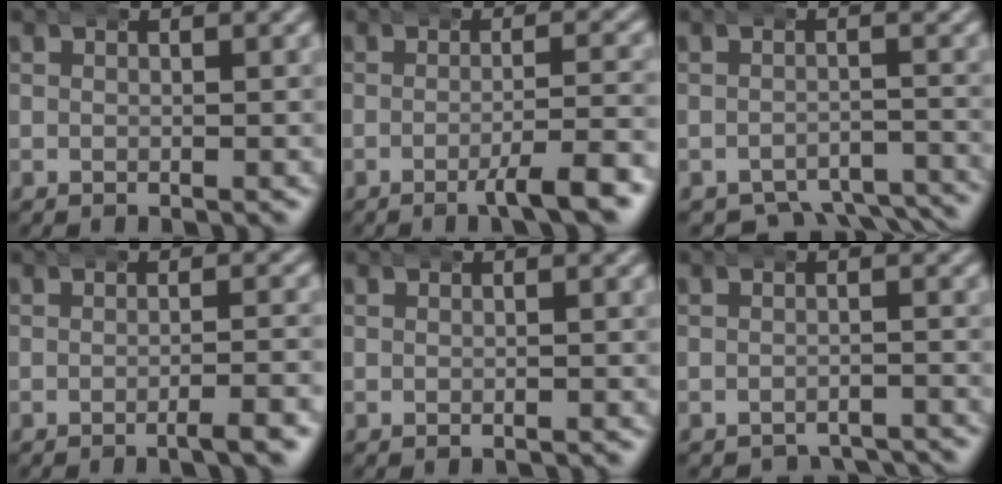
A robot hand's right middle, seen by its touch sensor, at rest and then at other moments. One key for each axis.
{"total": 3.6, "fx": -2.2, "fy": 0.1, "fz": 2.9, "tx": -0.043, "ty": 0.000, "tz": -0.038}
{"total": 7.5, "fx": -6.7, "fy": 2.5, "fz": 2.2, "tx": -0.011, "ty": -0.019, "tz": -0.104}
{"total": 1.9, "fx": -1.4, "fy": -0.1, "fz": 1.3, "tx": -0.017, "ty": 0.005, "tz": -0.026}
{"total": 0.7, "fx": -0.7, "fy": 0.1, "fz": 0.1, "tx": -0.007, "ty": -0.003, "tz": -0.008}
{"total": 3.9, "fx": -3.8, "fy": 0.6, "fz": 0.3, "tx": 0.003, "ty": -0.011, "tz": -0.059}